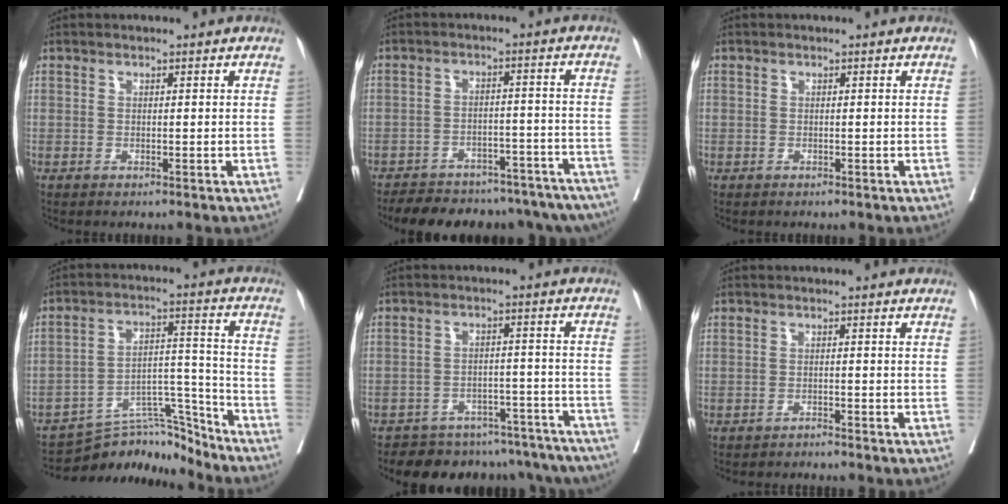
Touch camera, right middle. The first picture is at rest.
{"total": 23.0, "force": [-19.7, 8.2, 8.4], "torque": [-0.114, 0.011, -0.242]}
{"total": 0.9, "force": [-0.2, 0.9, -0.1], "torque": [0.009, 0.008, -0.008]}
{"total": 11.2, "force": [-11.0, 1.9, 1.2], "torque": [-0.005, 0.046, -0.182]}
{"total": 17.8, "force": [-15.8, 6.8, 4.2], "torque": [-0.042, 0.030, -0.187]}
{"total": 0.9, "force": [-0.9, 0.0, -0.2], "torque": [0.001, -0.005, -0.016]}